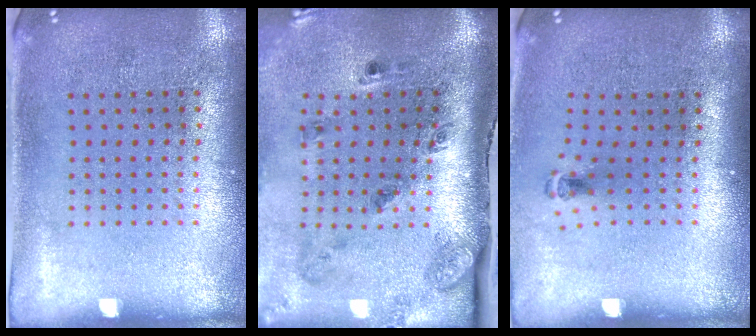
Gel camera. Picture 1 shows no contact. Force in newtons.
{"total": 2.8, "press": 1.7, "slide": 2.2}
{"total": 0.5, "press": 0.3, "slide": 0.4}